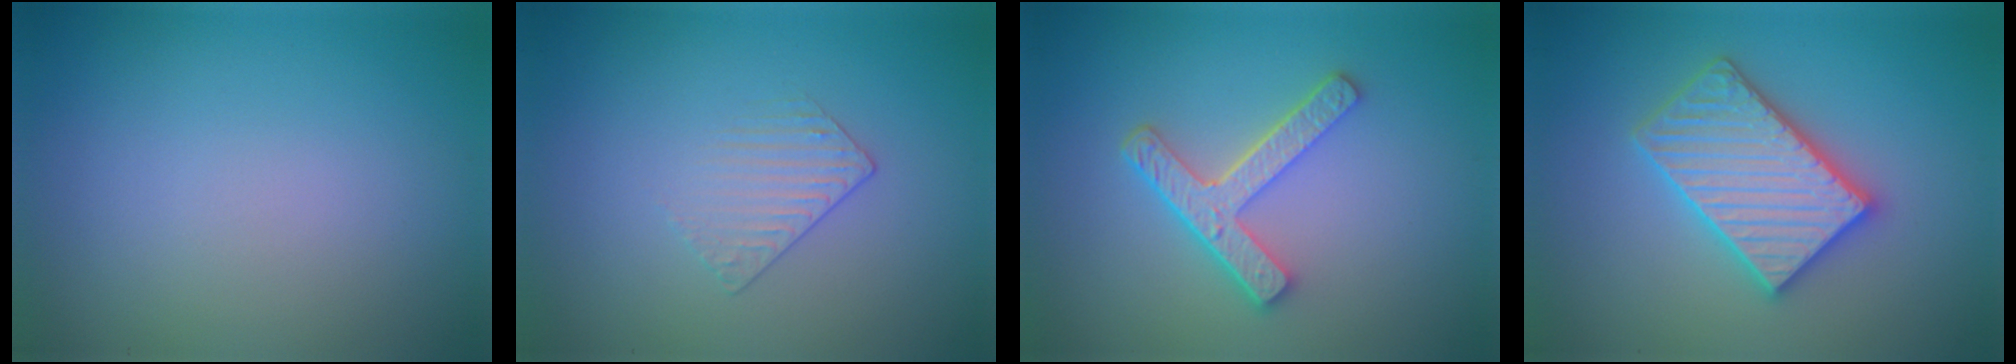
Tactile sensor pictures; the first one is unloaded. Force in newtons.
{"total": 1.3, "press": 0.6, "slide": 1.1}
{"total": 4.4, "press": 3.3, "slide": 3.0}
{"total": 5.6, "press": 5.5, "slide": 0.8}